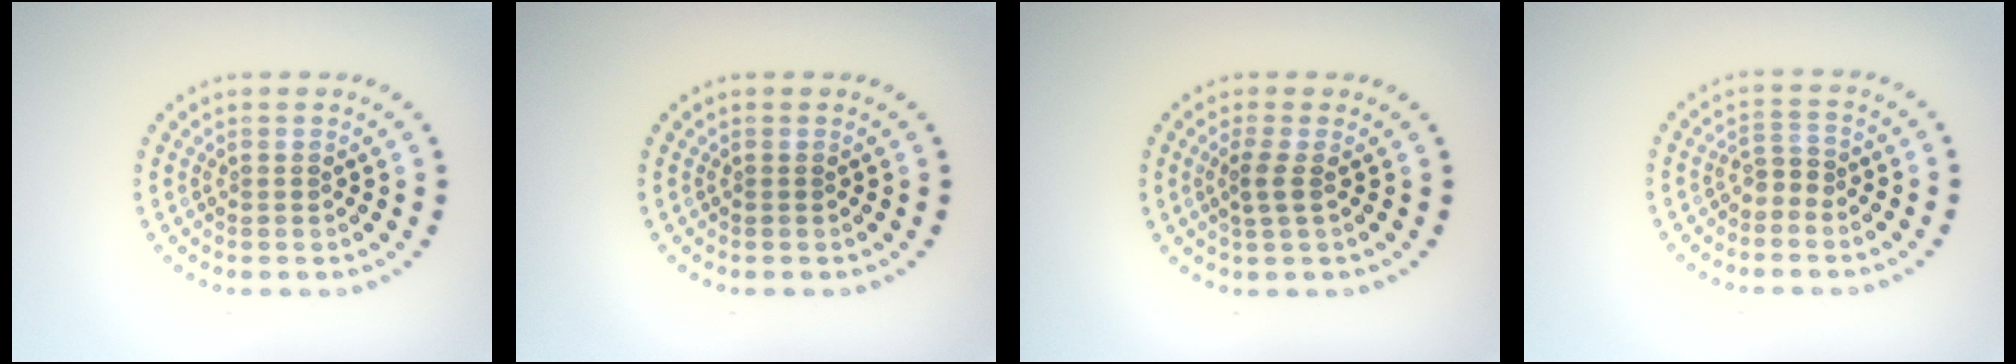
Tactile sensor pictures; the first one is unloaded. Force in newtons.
{"total": 0.0}
{"total": 1.6, "press": 1.3, "slide": 1.0}
{"total": 1.5, "press": 1.0, "slide": 1.1}